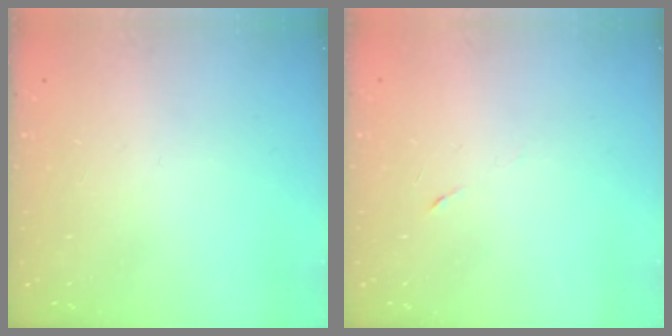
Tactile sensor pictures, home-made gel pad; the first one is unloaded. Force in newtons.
{"total": 3.3, "press": 3.0, "slide": 1.4}